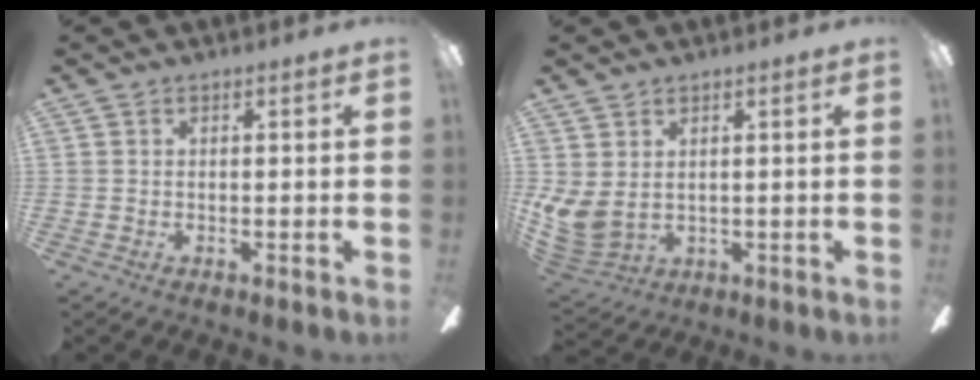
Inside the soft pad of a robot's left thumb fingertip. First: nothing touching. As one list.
[{"total": 6.3, "force": [2.3, 4.2, 4.0], "torque": [-0.101, -0.015, 0.049]}]